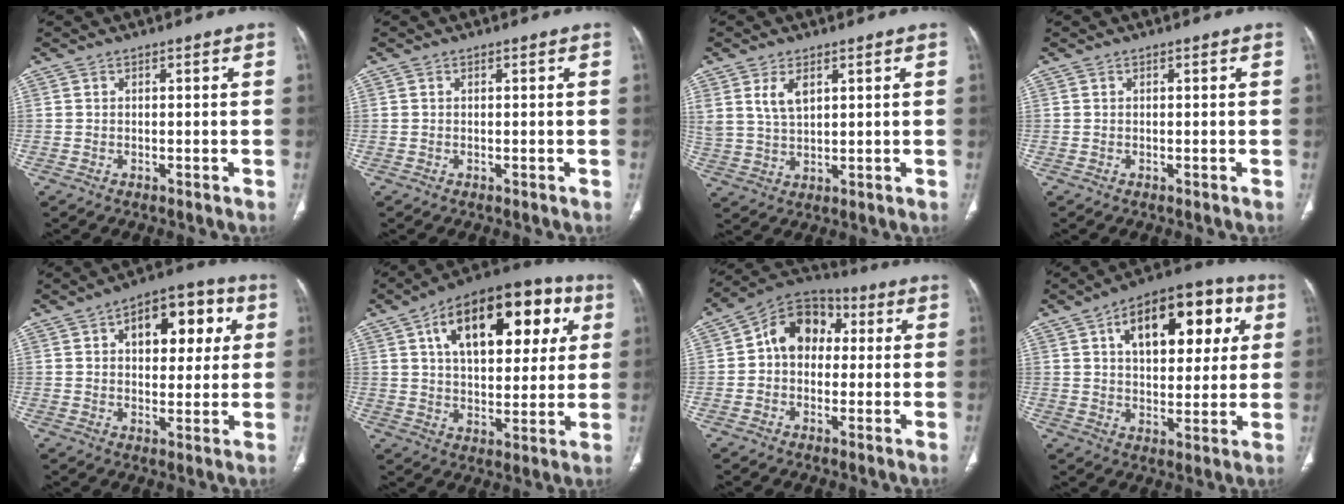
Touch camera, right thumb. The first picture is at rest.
{"total": 0.0}
{"total": 5.5, "force": [2.7, 2.9, 3.9], "torque": [-0.072, -0.012, 0.061]}
{"total": 0.0}
{"total": 14.1, "force": [4.6, 8.0, 10.7], "torque": [-0.102, 0.011, 0.063]}
{"total": 24.1, "force": [8.7, 12.7, 18.6], "torque": [-0.240, 0.012, 0.130]}
{"total": 11.7, "force": [1.6, 8.9, 7.4], "torque": [-0.085, 0.028, 0.011]}
{"total": 19.9, "force": [6.9, 10.8, 15.3], "torque": [-0.170, 0.008, 0.098]}